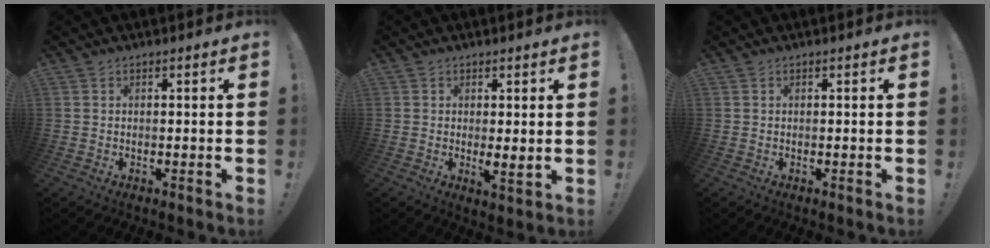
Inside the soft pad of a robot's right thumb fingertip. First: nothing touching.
{"total": 3.1, "force": [1.5, 0.7, 2.7], "torque": [-0.031, -0.021, 0.025]}
{"total": 0.0}